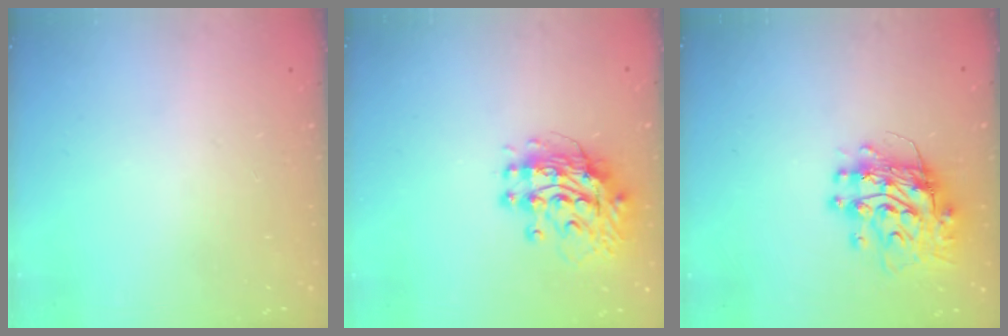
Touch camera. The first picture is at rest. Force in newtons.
{"total": 11.3, "press": 11.3, "slide": 1.1}
{"total": 11.4, "press": 11.4, "slide": 1.0}